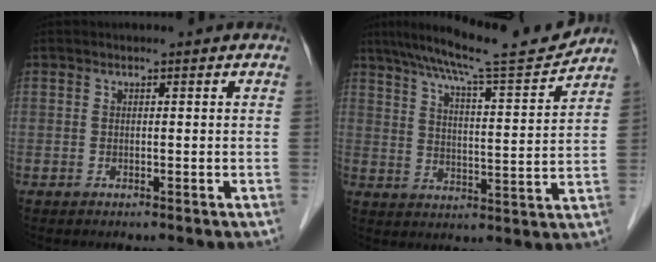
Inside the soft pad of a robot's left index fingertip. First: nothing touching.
{"total": 14.2, "force": [13.0, -1.0, 5.7], "torque": [-0.099, -0.011, 0.194]}